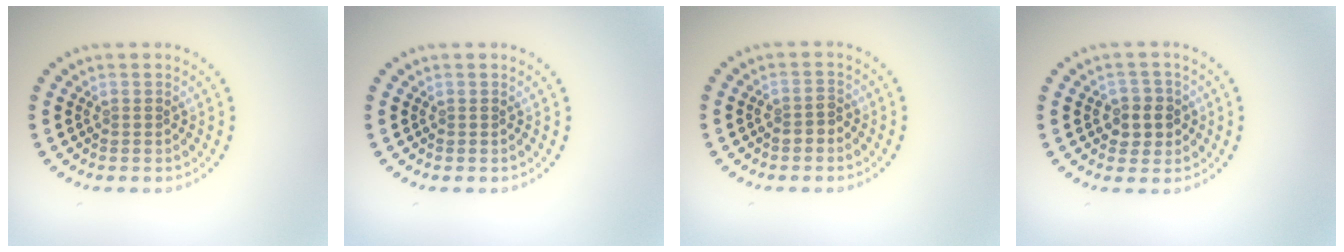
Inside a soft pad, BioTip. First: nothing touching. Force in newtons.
{"total": 0.0}
{"total": 1.3, "press": 1.2, "slide": 0.5}
{"total": 2.8, "press": 2.7, "slide": 0.8}